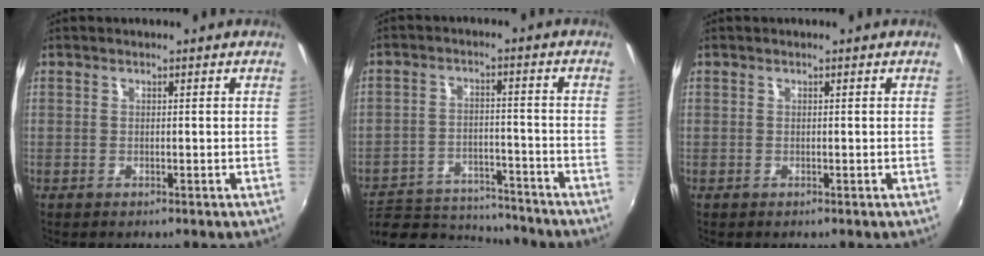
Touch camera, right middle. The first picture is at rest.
{"total": 14.8, "force": [-13.3, 4.5, 4.4], "torque": [-0.100, 0.003, -0.195]}
{"total": 0.0}